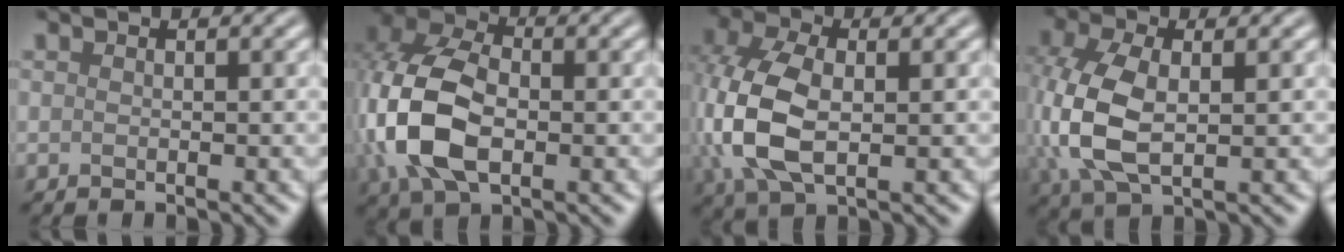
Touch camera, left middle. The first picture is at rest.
{"total": 10.3, "force": [-1.7, 6.7, 7.6], "torque": [-0.193, -0.007, -0.042]}
{"total": 8.6, "force": [-0.2, 5.3, 6.7], "torque": [-0.177, 0.001, -0.005]}
{"total": 7.5, "force": [0.1, 4.5, 6.0], "torque": [-0.153, 0.001, 0.001]}